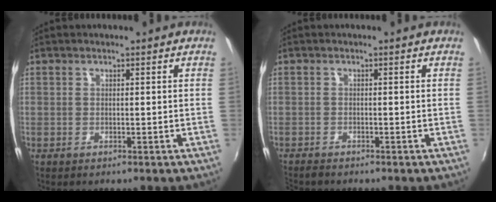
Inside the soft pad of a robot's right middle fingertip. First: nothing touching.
{"total": 1.8, "force": [-1.8, 0.3, 0.3], "torque": [-0.014, -0.010, -0.035]}